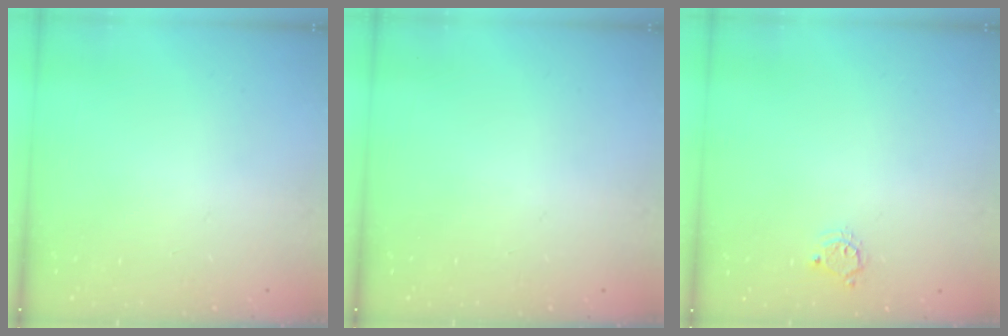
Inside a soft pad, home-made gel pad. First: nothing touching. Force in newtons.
{"total": 0.0}
{"total": 4.4, "press": 4.4, "slide": 0.3}